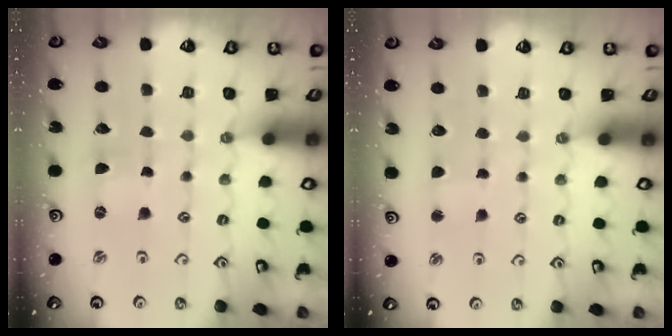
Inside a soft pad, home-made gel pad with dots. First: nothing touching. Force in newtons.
{"total": 1.8, "press": 1.8, "slide": 0.2}